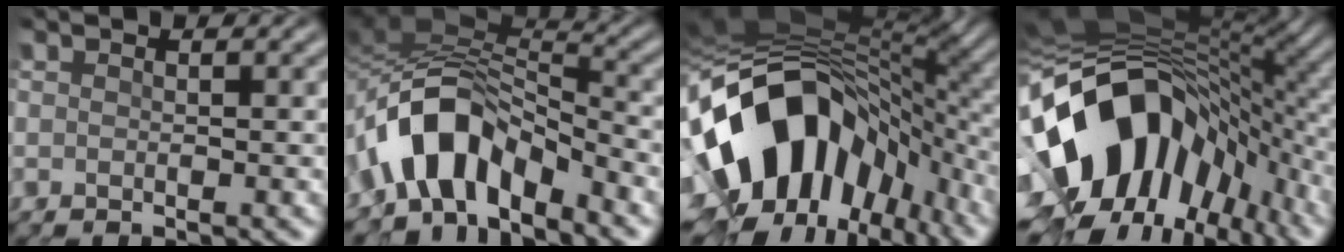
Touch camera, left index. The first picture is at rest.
{"total": 7.8, "force": [-4.0, 3.8, 5.5], "torque": [-0.090, 0.015, -0.078]}
{"total": 16.7, "force": [-4.2, 11.4, 11.4], "torque": [-0.207, -0.017, -0.062]}
{"total": 17.6, "force": [-3.4, 11.6, 12.7], "torque": [-0.230, -0.014, -0.053]}